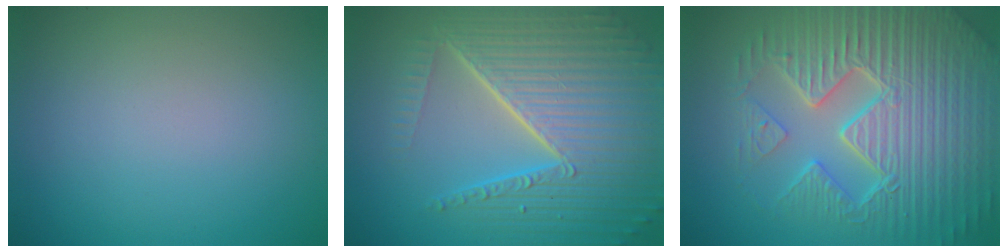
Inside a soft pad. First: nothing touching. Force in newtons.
{"total": 10.1, "press": 6.3, "slide": 7.8}
{"total": 9.7, "press": 6.9, "slide": 6.8}